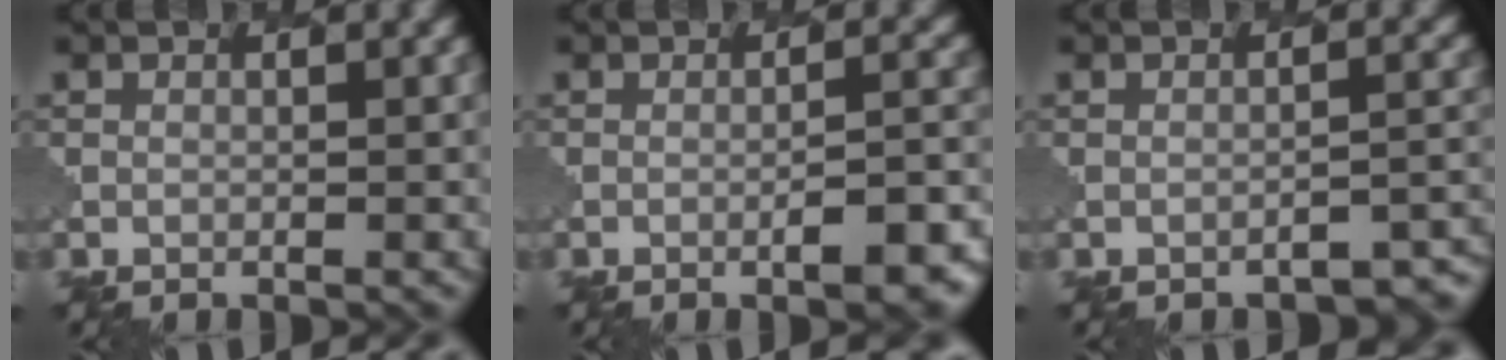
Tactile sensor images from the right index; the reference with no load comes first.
{"total": 4.8, "force": [-2.2, 1.3, 4.1], "torque": [-0.052, 0.005, -0.028]}
{"total": 3.5, "force": [-3.1, 0.6, 1.3], "torque": [-0.015, 0.003, -0.041]}